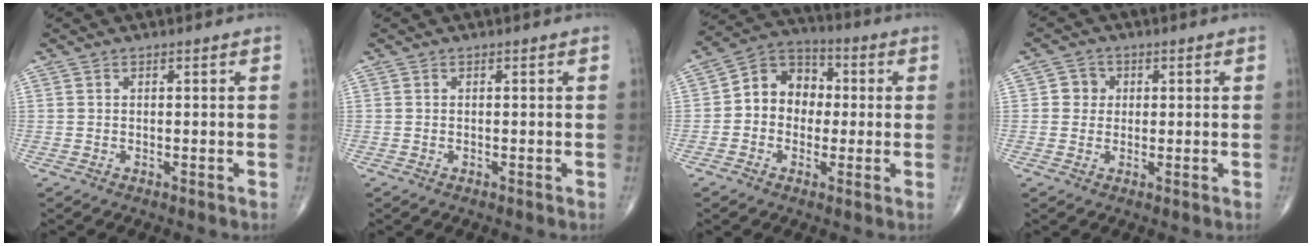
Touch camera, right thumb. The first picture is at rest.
{"total": 0.0}
{"total": 10.3, "force": [0.1, 8.5, 5.8], "torque": [-0.057, 0.033, -0.014]}
{"total": 3.2, "force": [0.5, 3.1, 0.9], "torque": [0.009, 0.005, 0.001]}